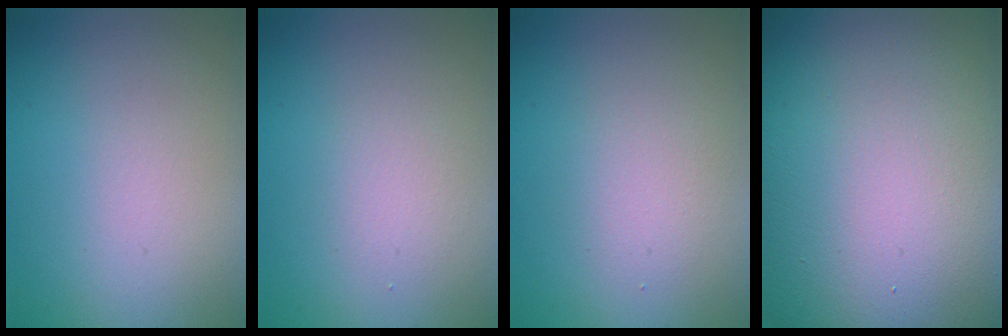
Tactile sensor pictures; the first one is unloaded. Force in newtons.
{"total": 1.6, "press": 1.6, "slide": 0.1}
{"total": 2.2, "press": 2.2, "slide": 0.2}
{"total": 28.7, "press": 28.7, "slide": 0.9}